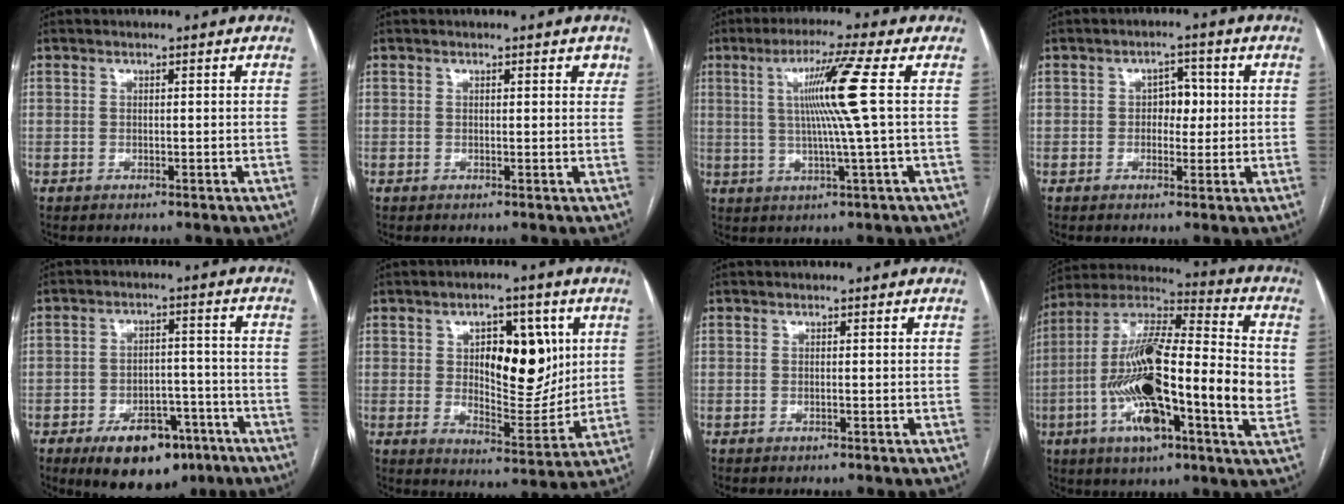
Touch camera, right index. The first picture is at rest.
{"total": 1.5, "force": [0.9, 0.7, 1.0], "torque": [-0.005, -0.001, 0.005]}
{"total": 9.3, "force": [1.5, -2.3, 8.9], "torque": [-0.157, 0.003, 0.035]}
{"total": 3.6, "force": [0.1, 2.4, 2.7], "torque": [-0.032, 0.011, 0.001]}
{"total": 11.8, "force": [-7.3, 6.4, 6.8], "torque": [-0.090, 0.010, -0.105]}
{"total": 12.6, "force": [3.4, 5.6, 10.7], "torque": [-0.148, 0.006, 0.061]}
{"total": 0.0}
{"total": 25.3, "force": [-3.0, 5.0, 24.6], "torque": [-0.426, 0.005, -0.062]}